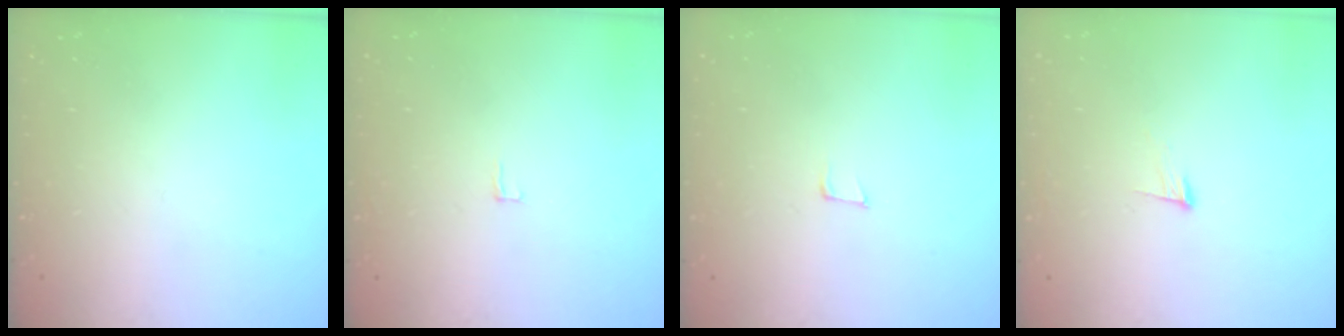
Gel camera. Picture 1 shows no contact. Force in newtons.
{"total": 2.0, "press": 2.0, "slide": 0.2}
{"total": 4.1, "press": 4.0, "slide": 1.1}
{"total": 8.9, "press": 8.8, "slide": 1.6}